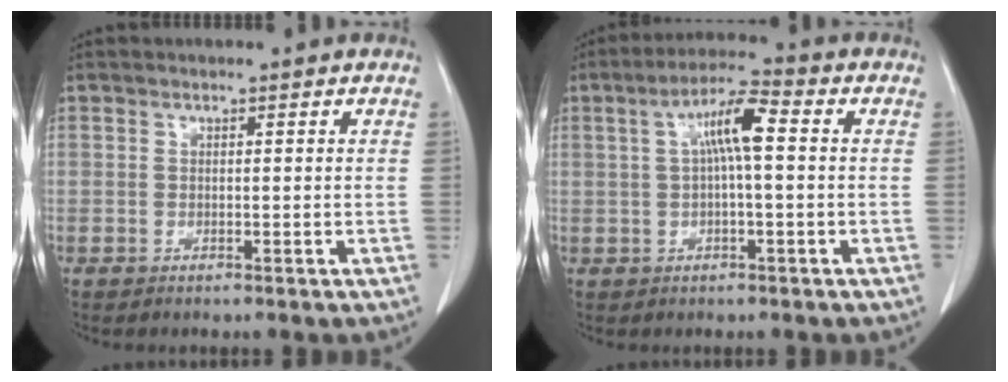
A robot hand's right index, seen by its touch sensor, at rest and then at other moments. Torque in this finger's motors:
{"motor_torque": [0.86, -0.02, 0.35, 0.12]}